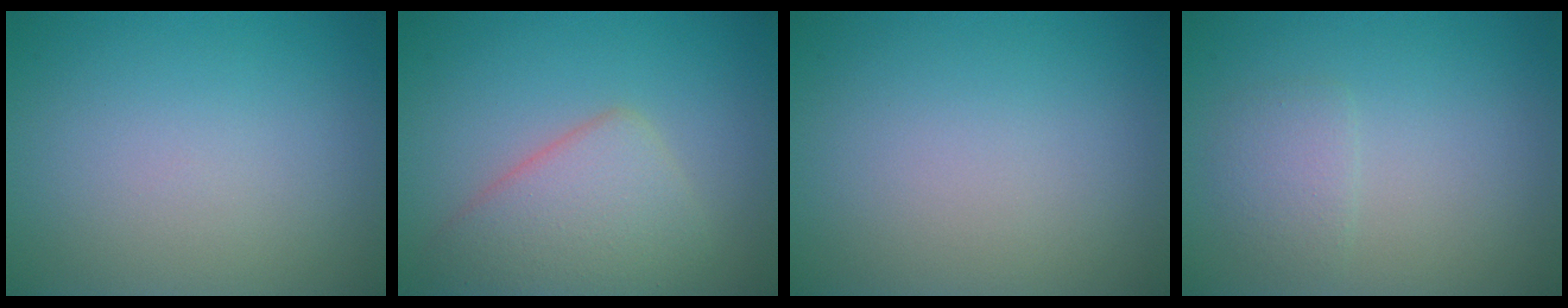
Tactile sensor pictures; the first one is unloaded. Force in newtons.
{"total": 4.9, "press": 4.9, "slide": 0.2}
{"total": 0.0}
{"total": 1.6, "press": 1.6, "slide": 0.0}